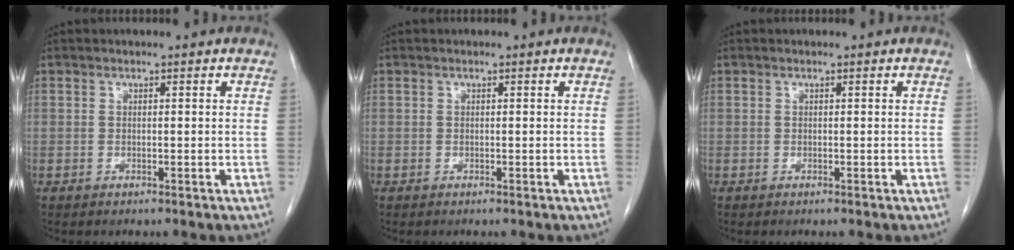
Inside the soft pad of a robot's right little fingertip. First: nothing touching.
{"total": 0.0}
{"total": 0.0}